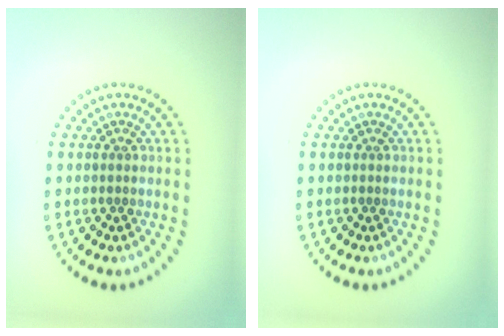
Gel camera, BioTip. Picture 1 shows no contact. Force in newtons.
{"total": 0.0}